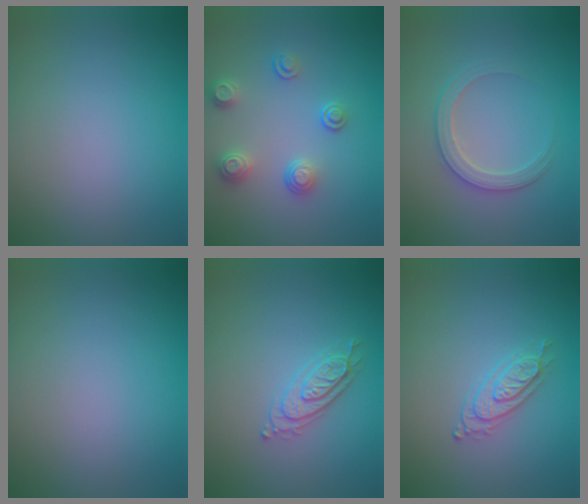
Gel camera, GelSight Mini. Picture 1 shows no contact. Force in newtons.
{"total": 2.7, "press": 2.5, "slide": 0.9}
{"total": 2.8, "press": 2.7, "slide": 0.4}
{"total": 0.0}
{"total": 2.2, "press": 2.2, "slide": 0.4}
{"total": 2.2, "press": 2.0, "slide": 0.7}